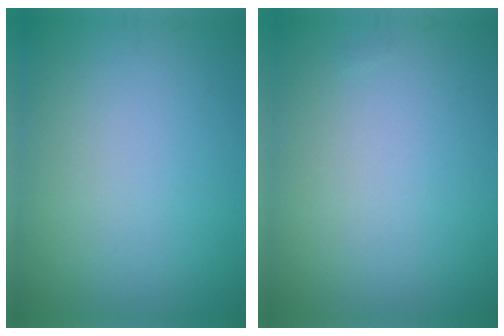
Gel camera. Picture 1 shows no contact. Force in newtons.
{"total": 0.0}